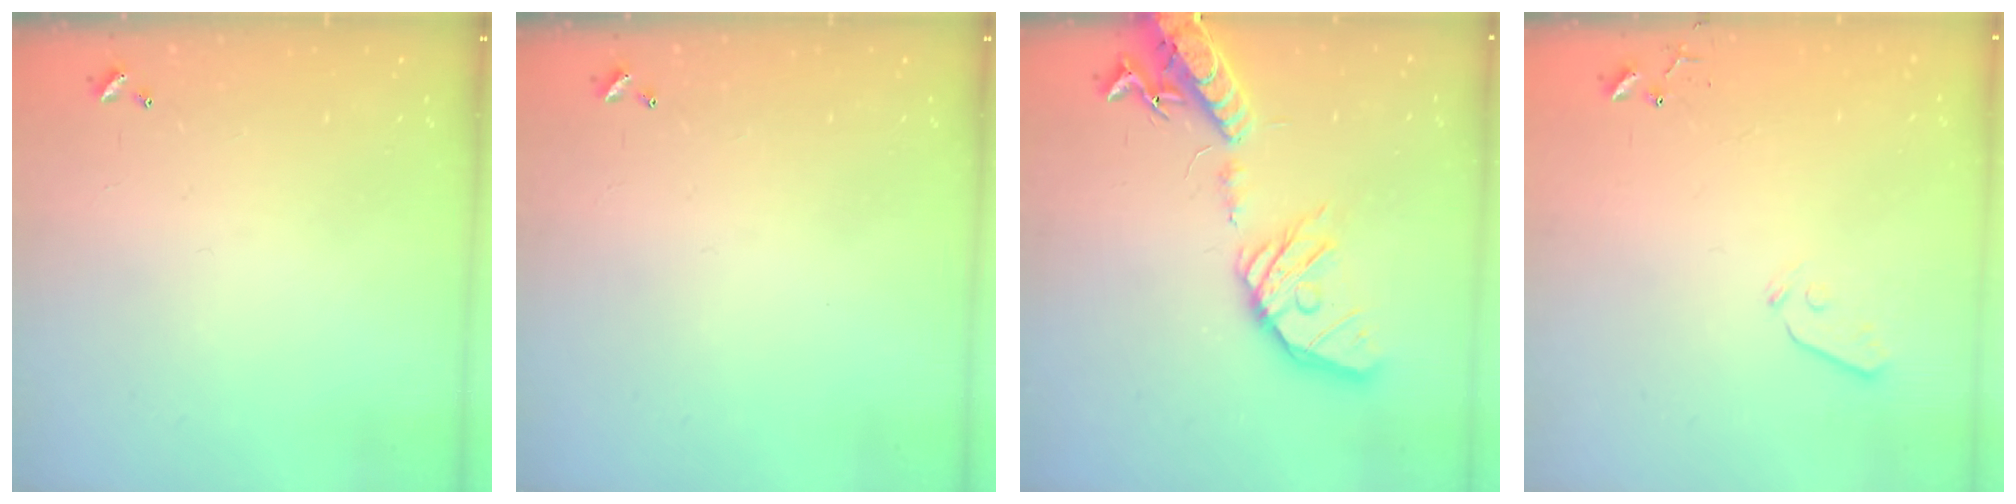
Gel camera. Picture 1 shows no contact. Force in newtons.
{"total": 0.0}
{"total": 22.7, "press": 22.4, "slide": 3.7}
{"total": 3.6, "press": 3.5, "slide": 0.7}